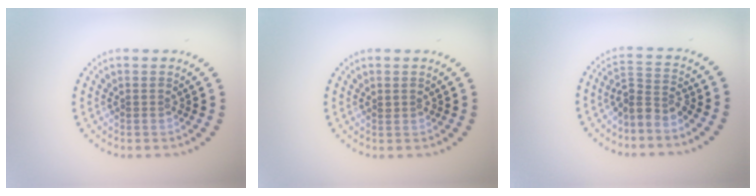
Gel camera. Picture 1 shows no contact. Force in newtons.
{"total": 0.7, "press": 0.7, "slide": 0.1}
{"total": 2.7, "press": 2.0, "slide": 1.8}